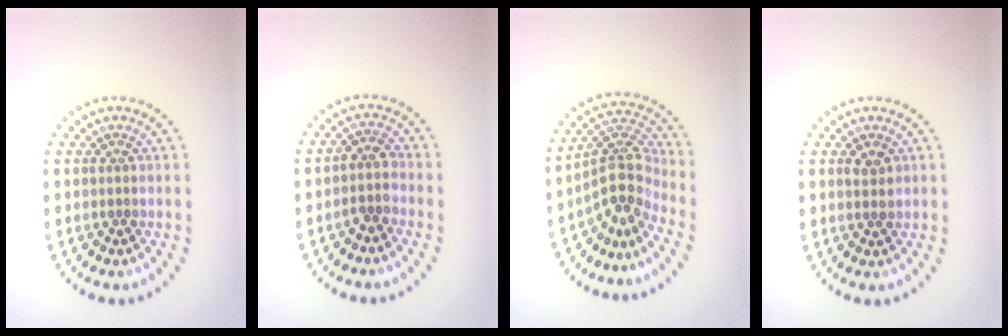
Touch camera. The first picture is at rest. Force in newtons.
{"total": 2.1, "press": 1.7, "slide": 1.3}
{"total": 4.1, "press": 3.1, "slide": 2.8}
{"total": 1.3, "press": 1.3, "slide": 0.2}